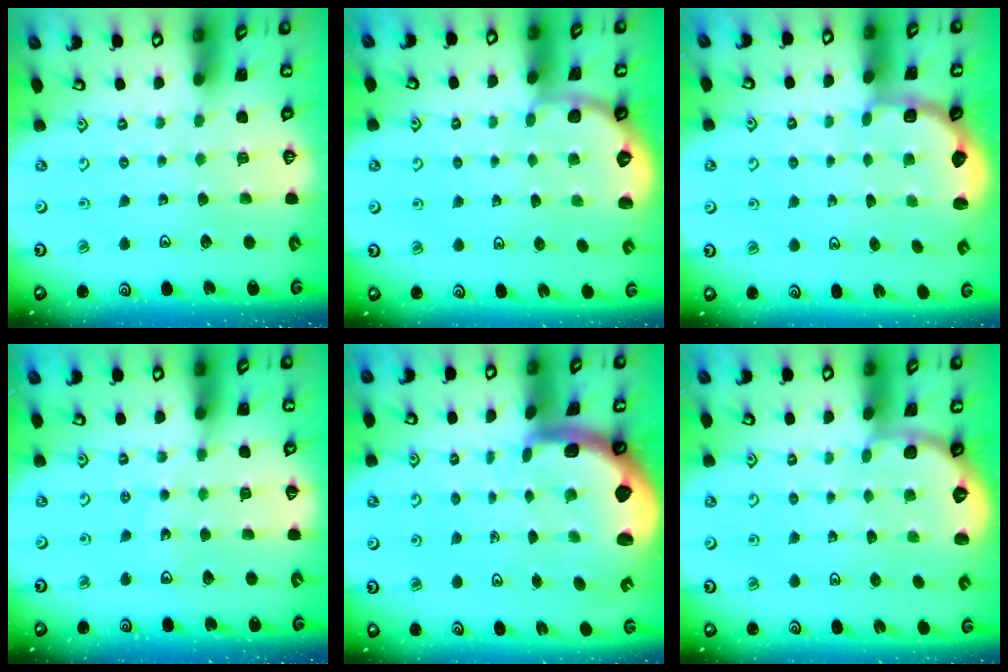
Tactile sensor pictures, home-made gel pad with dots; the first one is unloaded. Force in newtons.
{"total": 1.8, "press": 1.7, "slide": 0.1}
{"total": 2.7, "press": 2.1, "slide": 1.8}
{"total": 4.2, "press": 3.3, "slide": 2.5}
{"total": 4.4, "press": 3.9, "slide": 2.1}
{"total": 1.8, "press": 1.7, "slide": 0.1}